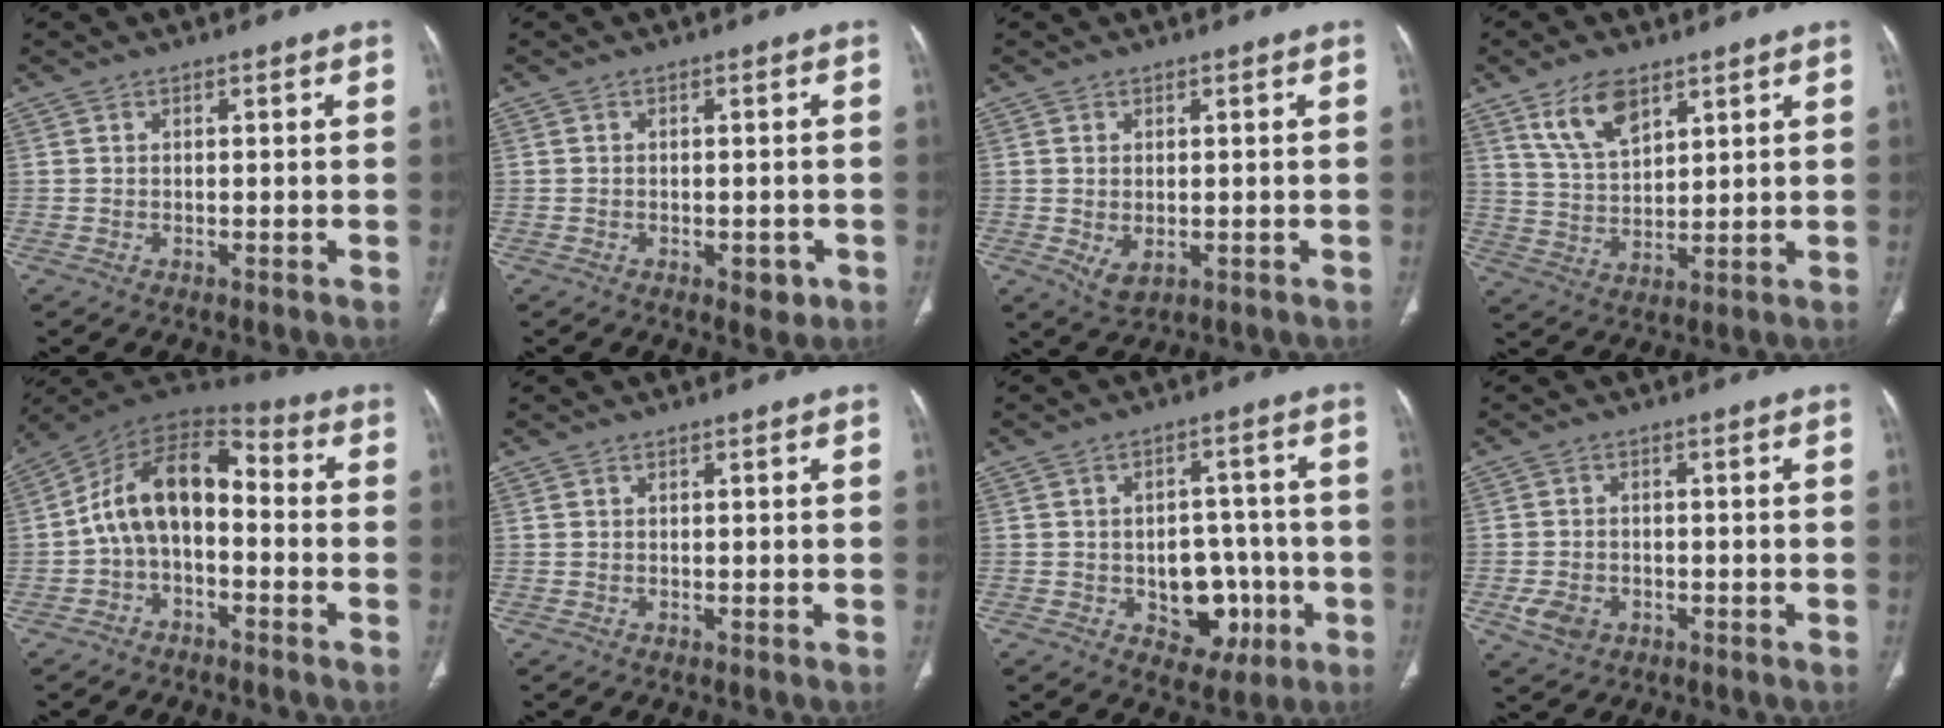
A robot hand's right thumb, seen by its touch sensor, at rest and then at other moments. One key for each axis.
{"total": 2.9, "fx": -1.2, "fy": 1.7, "fz": 2.0, "tx": -0.012, "ty": 0.002, "tz": -0.010}
{"total": 3.5, "fx": -0.5, "fy": 2.2, "fz": 2.7, "tx": -0.048, "ty": -0.007, "tz": 0.004}
{"total": 9.2, "fx": 5.6, "fy": 4.5, "fz": 5.8, "tx": -0.095, "ty": -0.028, "tz": 0.115}
{"total": 12.9, "fx": -1.5, "fy": 7.7, "fz": 10.2, "tx": -0.161, "ty": 0.061, "tz": -0.038}
{"total": 0.0}
{"total": 10.4, "fx": -2.7, "fy": 7.5, "fz": 6.6, "tx": -0.043, "ty": 0.026, "tz": -0.026}
{"total": 4.4, "fx": -1.7, "fy": 3.3, "fz": 2.3, "tx": -0.042, "ty": 0.006, "tz": -0.023}